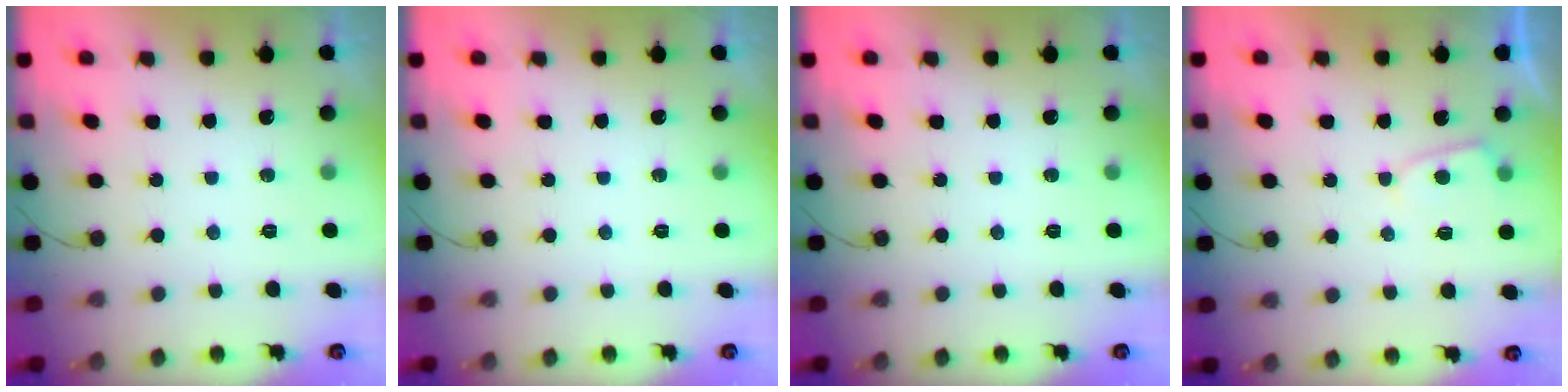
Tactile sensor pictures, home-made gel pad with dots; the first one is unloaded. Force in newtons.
{"total": 0.0}
{"total": 0.0}
{"total": 2.8, "press": 2.8, "slide": 0.3}